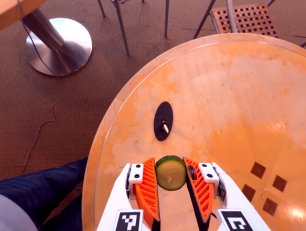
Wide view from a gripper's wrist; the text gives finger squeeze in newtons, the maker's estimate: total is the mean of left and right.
{"total": 8.1, "left": 7.8, "right": 8.4}